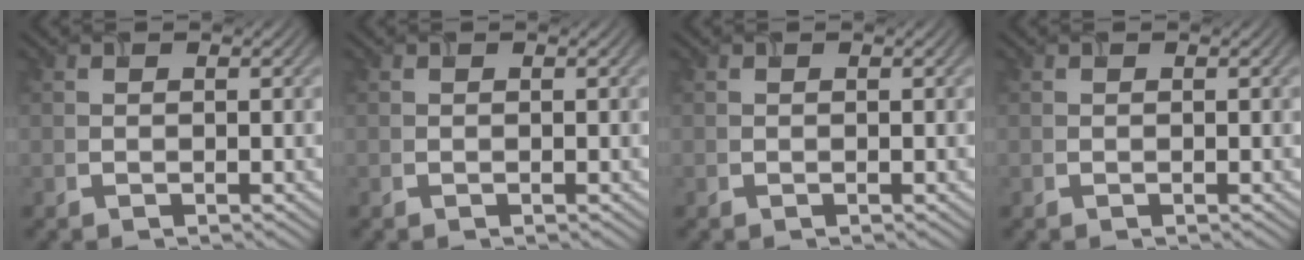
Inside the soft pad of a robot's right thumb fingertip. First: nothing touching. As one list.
[{"total": 0.0}, {"total": 0.0}, {"total": 0.0}]